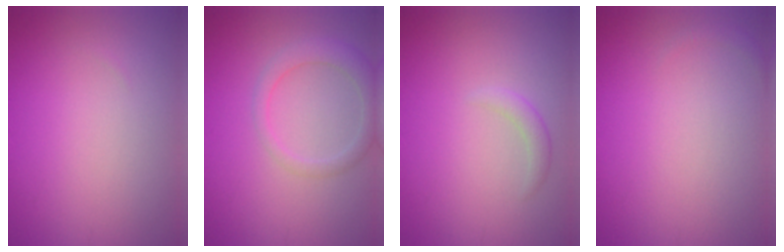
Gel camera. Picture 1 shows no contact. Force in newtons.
{"total": 2.6, "press": 2.6, "slide": 0.1}
{"total": 1.2, "press": 1.2, "slide": 0.1}
{"total": 0.6, "press": 0.6, "slide": 0.1}